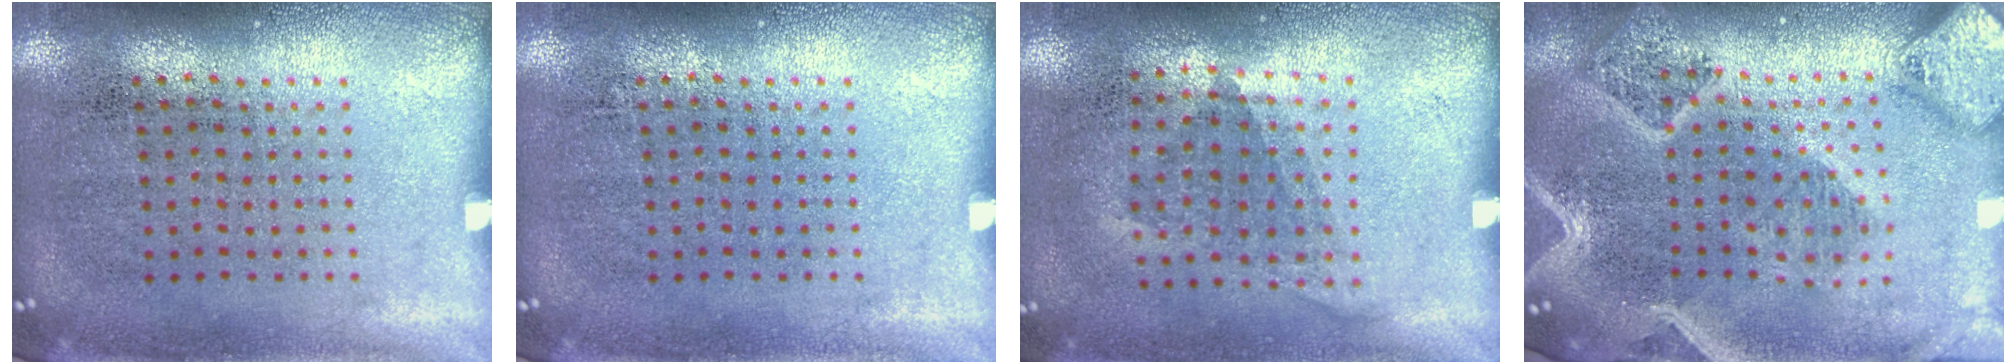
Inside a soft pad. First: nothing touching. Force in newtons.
{"total": 0.0}
{"total": 1.1, "press": 0.8, "slide": 0.7}
{"total": 3.3, "press": 2.9, "slide": 1.7}